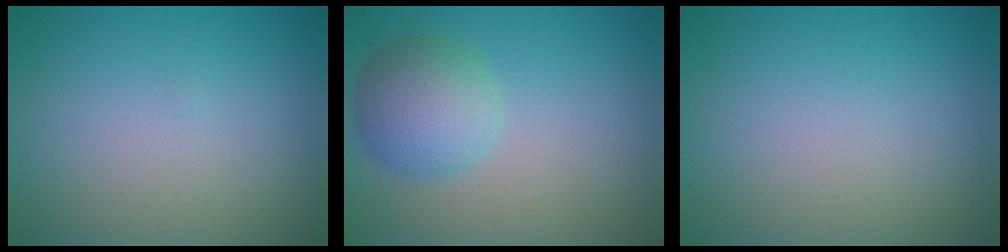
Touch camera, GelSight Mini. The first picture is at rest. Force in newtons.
{"total": 4.2, "press": 4.2, "slide": 0.1}
{"total": 0.0}